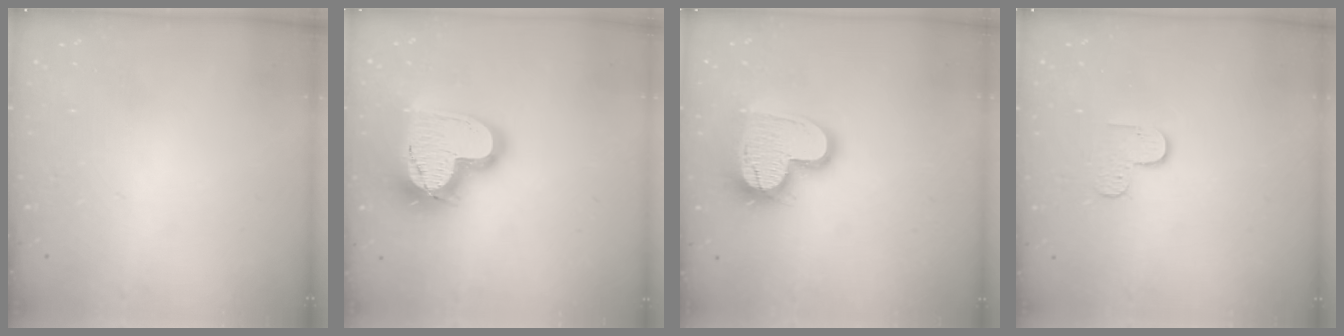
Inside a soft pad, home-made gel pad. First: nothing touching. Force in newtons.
{"total": 23.1, "press": 23.0, "slide": 1.8}
{"total": 18.2, "press": 18.1, "slide": 1.5}
{"total": 3.8, "press": 3.8, "slide": 0.4}